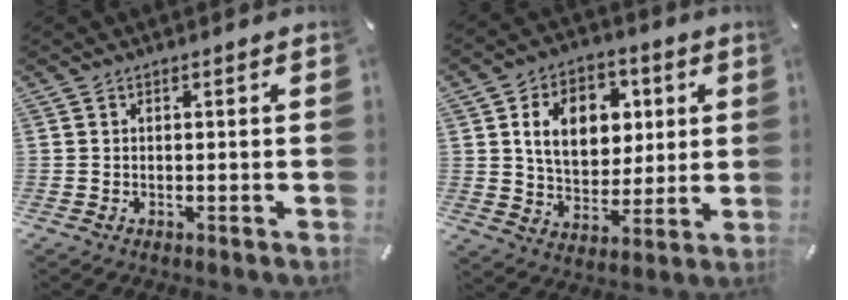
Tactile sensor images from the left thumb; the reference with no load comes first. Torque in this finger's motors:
{"motor_torque": [2.12, 2.17, 0.56, 0.09, 0.15]}